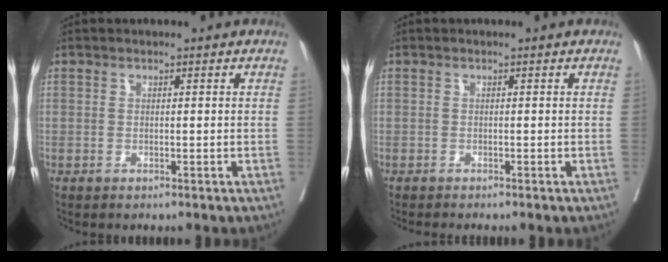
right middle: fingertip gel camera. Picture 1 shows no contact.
{"total": 1.6, "force": [-1.5, -0.1, 0.6], "torque": [-0.008, -0.001, -0.022]}